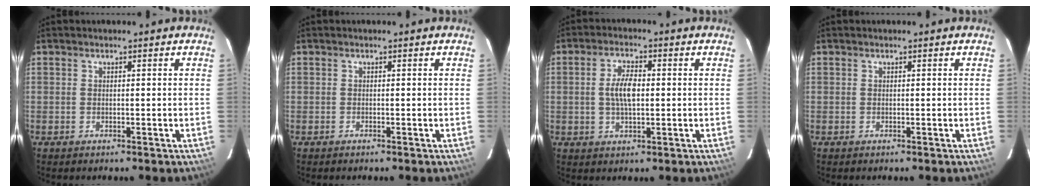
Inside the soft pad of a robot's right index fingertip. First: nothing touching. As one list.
[{"total": 0.0}, {"total": 5.7, "force": [0.1, 2.4, 5.1], "torque": [-0.099, 0.006, 0.004]}, {"total": 0.0}]